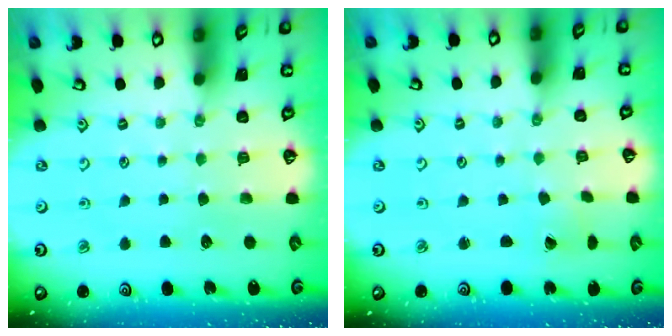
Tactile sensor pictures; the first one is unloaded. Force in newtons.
{"total": 1.9, "press": 1.9, "slide": 0.2}